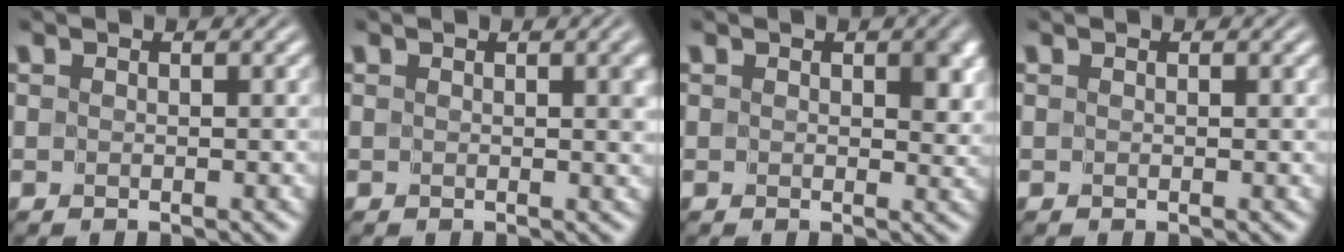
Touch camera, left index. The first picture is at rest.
{"total": 1.2, "force": [0.3, 0.3, 1.2], "torque": [-0.010, -0.001, 0.005]}
{"total": 2.9, "force": [0.6, 1.7, 2.3], "torque": [-0.026, -0.003, 0.011]}
{"total": 0.0}